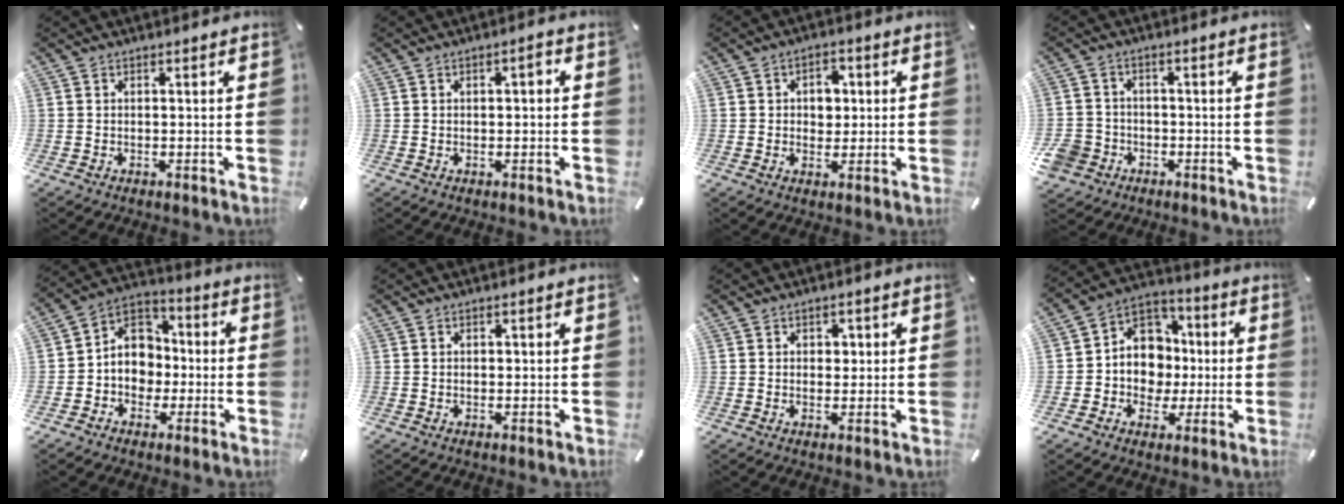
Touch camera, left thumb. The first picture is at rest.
{"total": 2.1, "force": [0.1, 1.1, 1.8], "torque": [-0.026, 0.006, -0.003]}
{"total": 4.9, "force": [0.3, 4.0, 2.8], "torque": [-0.028, -0.003, -0.004]}
{"total": 6.2, "force": [-2.8, 5.3, 1.6], "torque": [-0.052, 0.014, -0.055]}
{"total": 9.6, "force": [-1.6, 8.9, 3.0], "torque": [-0.070, 0.018, -0.028]}
{"total": 0.5, "force": [0.1, 0.5, 0.2], "torque": [0.005, 0.000, -0.002]}
{"total": 2.1, "force": [0.4, 1.9, 0.8], "torque": [-0.003, -0.001, 0.000]}
{"total": 11.8, "force": [-1.0, 11.1, 3.7], "torque": [-0.066, 0.008, -0.008]}